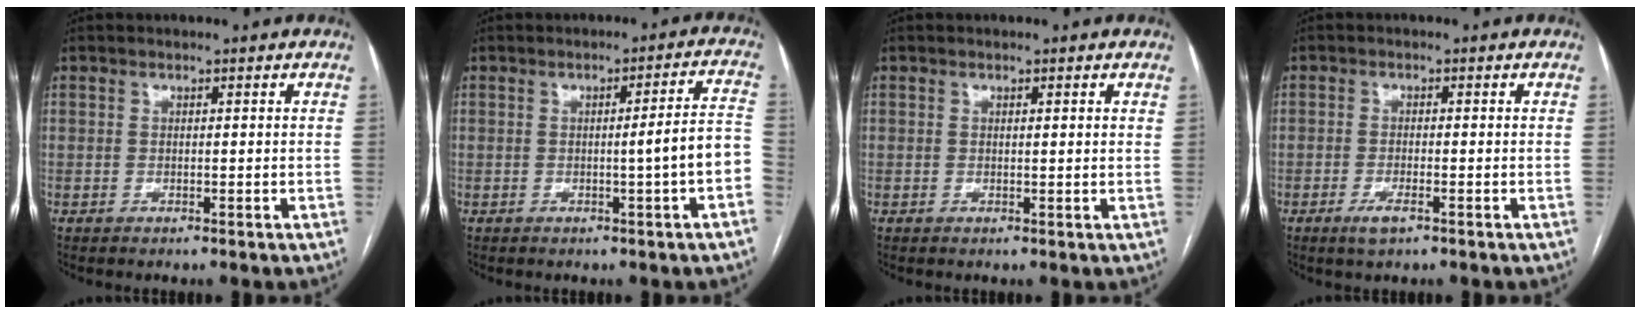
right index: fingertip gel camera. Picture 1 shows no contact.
{"total": 6.3, "force": [-1.5, -0.7, 6.0], "torque": [-0.072, 0.015, -0.022]}
{"total": 0.9, "force": [0.5, 0.1, 0.8], "torque": [-0.013, 0.002, 0.006]}
{"total": 2.7, "force": [-1.5, 0.5, 2.2], "torque": [-0.045, -0.004, -0.027]}